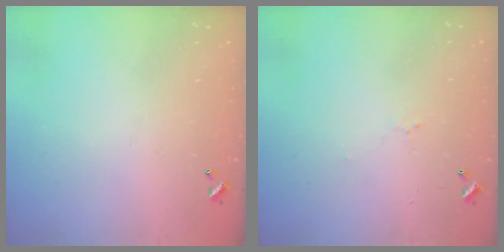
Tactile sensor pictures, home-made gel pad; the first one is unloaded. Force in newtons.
{"total": 1.9, "press": 1.8, "slide": 0.6}